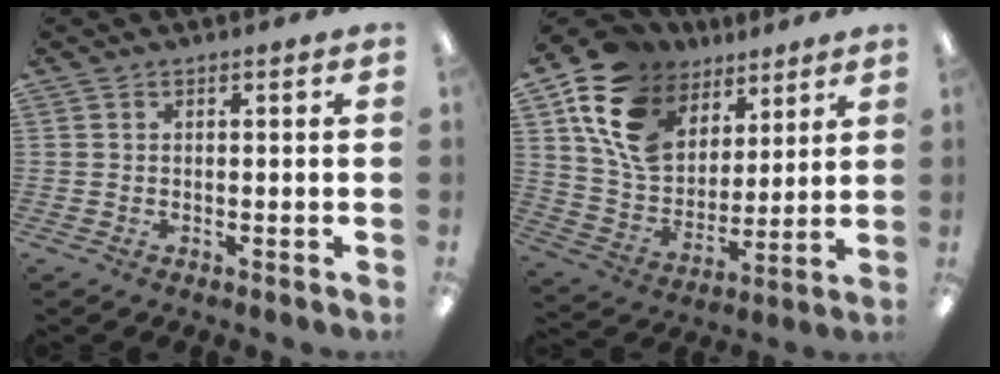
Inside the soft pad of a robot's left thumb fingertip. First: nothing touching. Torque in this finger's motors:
{"motor_torque": [0.94, 1.05, 1.33, -1.44, 0.15]}